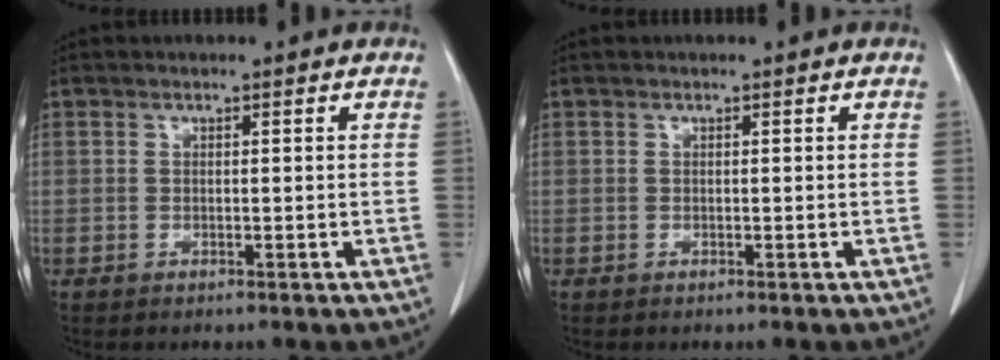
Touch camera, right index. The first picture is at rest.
{"total": 0.0}